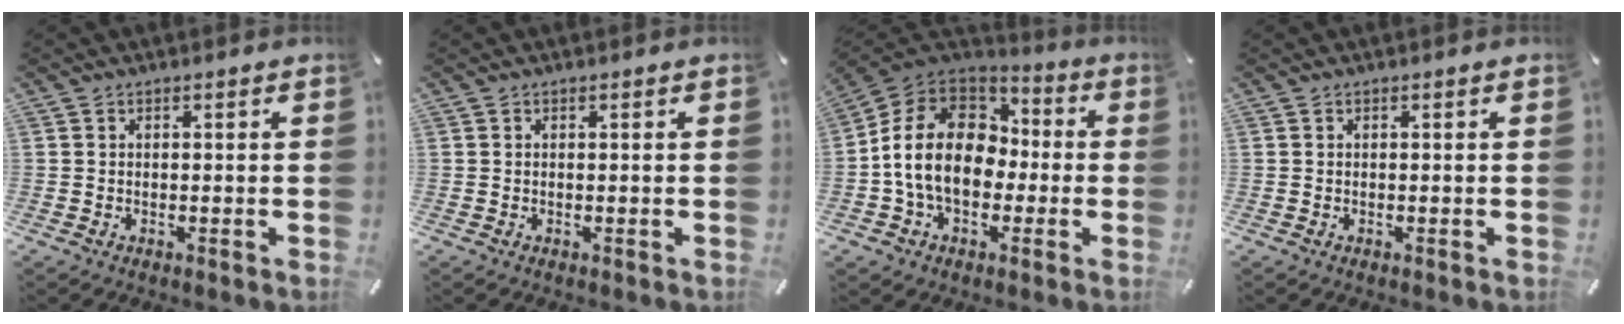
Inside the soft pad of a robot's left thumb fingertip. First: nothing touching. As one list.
[{"total": 0.0}, {"total": 16.4, "force": [-2.0, 12.8, 10.1], "torque": [-0.216, 0.029, -0.034]}, {"total": 0.0}]